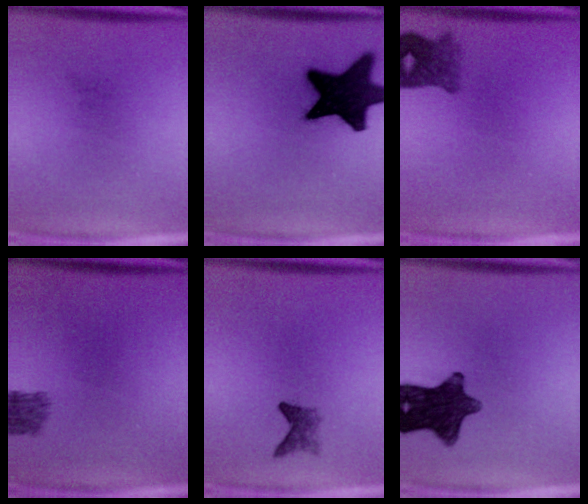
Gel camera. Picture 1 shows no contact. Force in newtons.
{"total": 19.8}
{"total": 3.7}
{"total": 2.5}
{"total": 2.1}
{"total": 11.4}